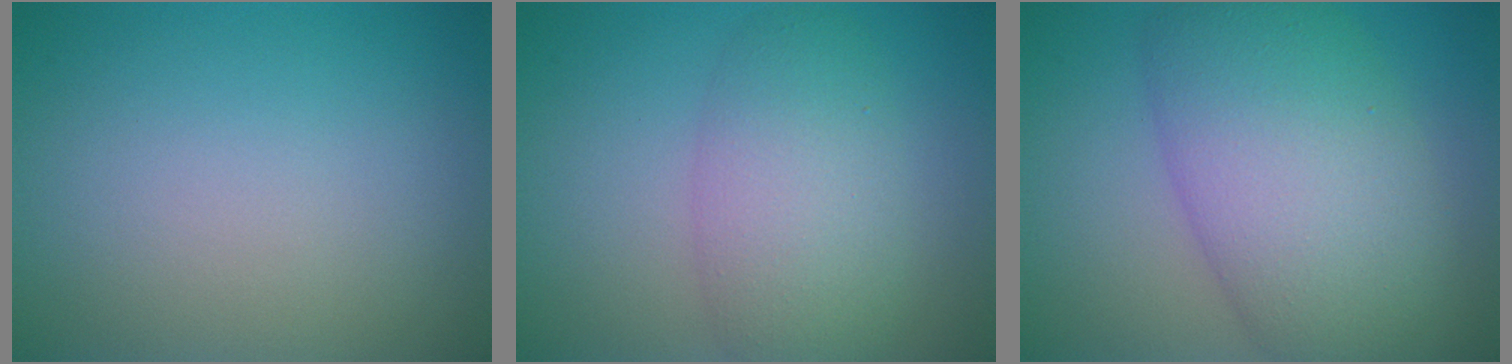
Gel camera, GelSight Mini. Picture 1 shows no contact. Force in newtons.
{"total": 5.2, "press": 5.2, "slide": 0.2}
{"total": 10.2, "press": 10.2, "slide": 0.2}